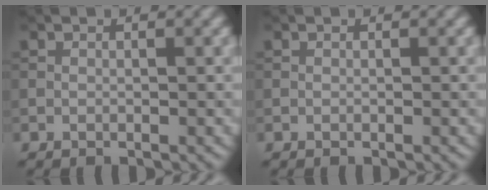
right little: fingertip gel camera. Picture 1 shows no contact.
{"total": 0.0}